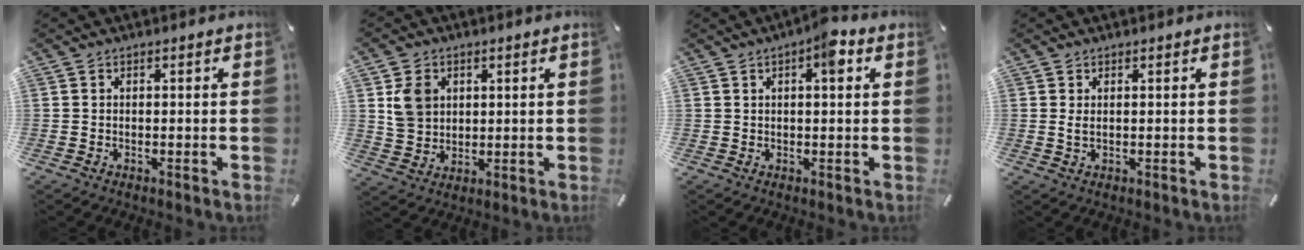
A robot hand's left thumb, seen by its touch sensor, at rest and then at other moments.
{"total": 6.8, "force": [2.2, 6.1, 2.2], "torque": [-0.050, 0.007, 0.040]}
{"total": 5.4, "force": [1.9, 2.0, 4.6], "torque": [-0.062, -0.004, 0.024]}
{"total": 1.5, "force": [0.4, 0.6, 1.3], "torque": [-0.027, 0.002, 0.006]}